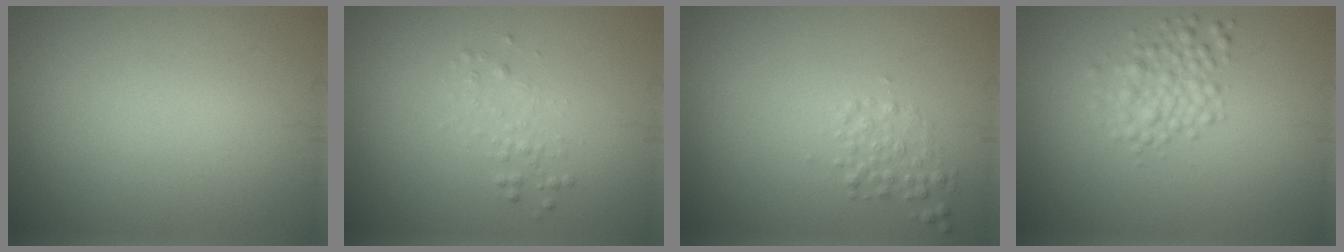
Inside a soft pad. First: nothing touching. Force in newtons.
{"total": 1.1, "press": 1.1, "slide": 0.0}
{"total": 1.5, "press": 1.5, "slide": 0.0}
{"total": 2.6, "press": 2.6, "slide": 0.1}